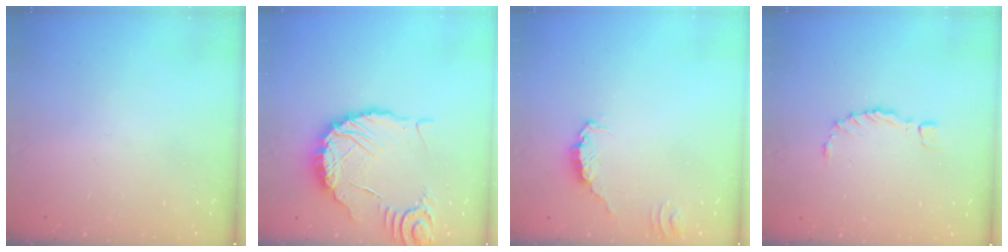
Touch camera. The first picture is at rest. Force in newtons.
{"total": 8.2, "press": 8.2, "slide": 1.1}
{"total": 0.5, "press": 0.5, "slide": 0.2}
{"total": 1.1, "press": 1.1, "slide": 0.2}